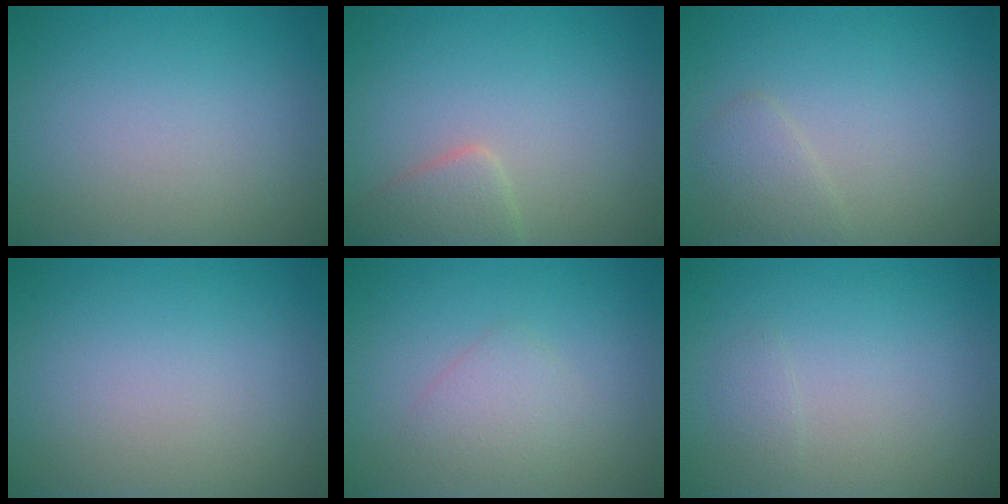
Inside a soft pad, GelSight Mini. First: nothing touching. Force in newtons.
{"total": 2.4, "press": 2.4, "slide": 0.1}
{"total": 1.7, "press": 1.7, "slide": 0.0}
{"total": 0.0}
{"total": 1.8, "press": 1.8, "slide": 0.0}
{"total": 0.7, "press": 0.7, "slide": 0.0}